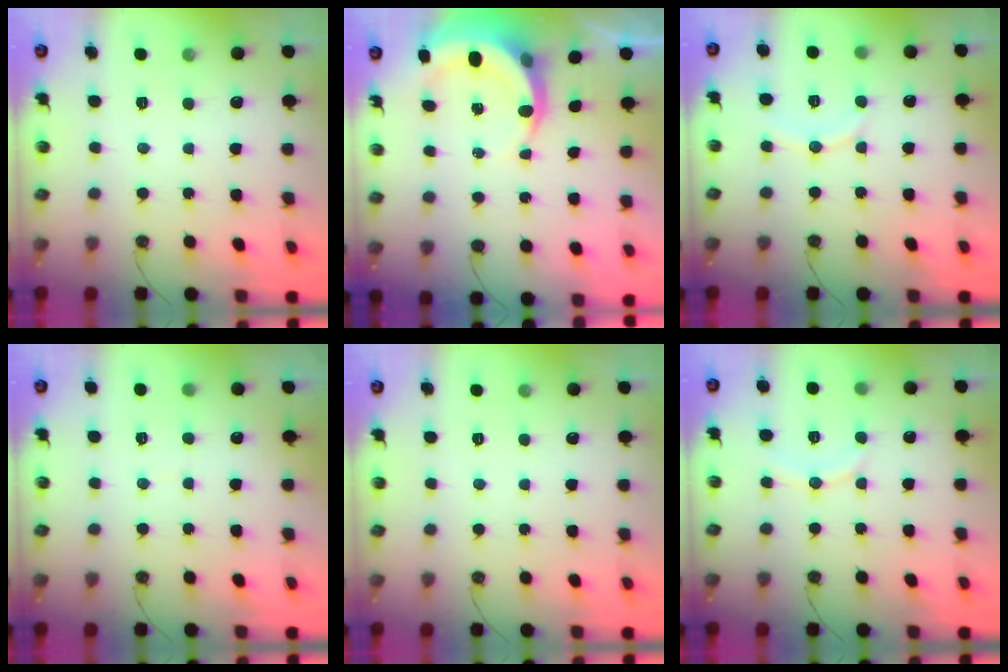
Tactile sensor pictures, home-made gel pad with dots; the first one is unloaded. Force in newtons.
{"total": 6.5, "press": 6.5, "slide": 1.0}
{"total": 8.1, "press": 8.0, "slide": 0.8}
{"total": 1.8, "press": 1.8, "slide": 0.1}
{"total": 0.0}
{"total": 8.1, "press": 8.0, "slide": 0.8}